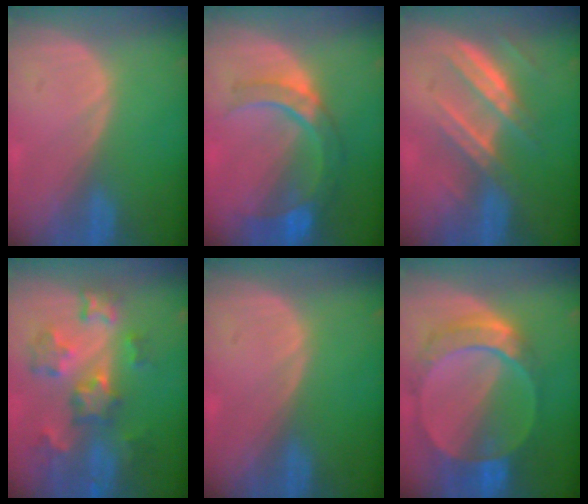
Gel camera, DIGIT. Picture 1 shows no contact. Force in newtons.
{"total": 9.1, "press": 7.9, "slide": 4.5}
{"total": 7.7, "press": 6.9, "slide": 3.5}
{"total": 9.0, "press": 7.9, "slide": 4.3}
{"total": 0.0}
{"total": 9.6, "press": 8.3, "slide": 4.9}